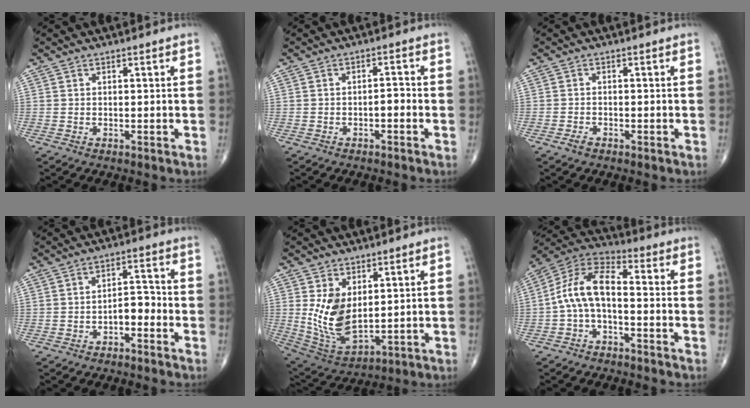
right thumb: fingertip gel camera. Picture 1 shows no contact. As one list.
[{"total": 2.1, "force": [-0.9, 1.0, 1.6], "torque": [-0.017, 0.013, -0.016]}, {"total": 1.3, "force": [-1.0, 0.6, 0.7], "torque": [-0.017, 0.004, -0.019]}, {"total": 4.3, "force": [-2.1, 2.3, 3.0], "torque": [-0.033, 0.031, -0.037]}, {"total": 11.2, "force": [2.3, 6.5, 8.8], "torque": [-0.153, -0.023, 0.064]}, {"total": 9.9, "force": [-1.8, 4.8, 8.5], "torque": [-0.162, 0.046, -0.047]}]